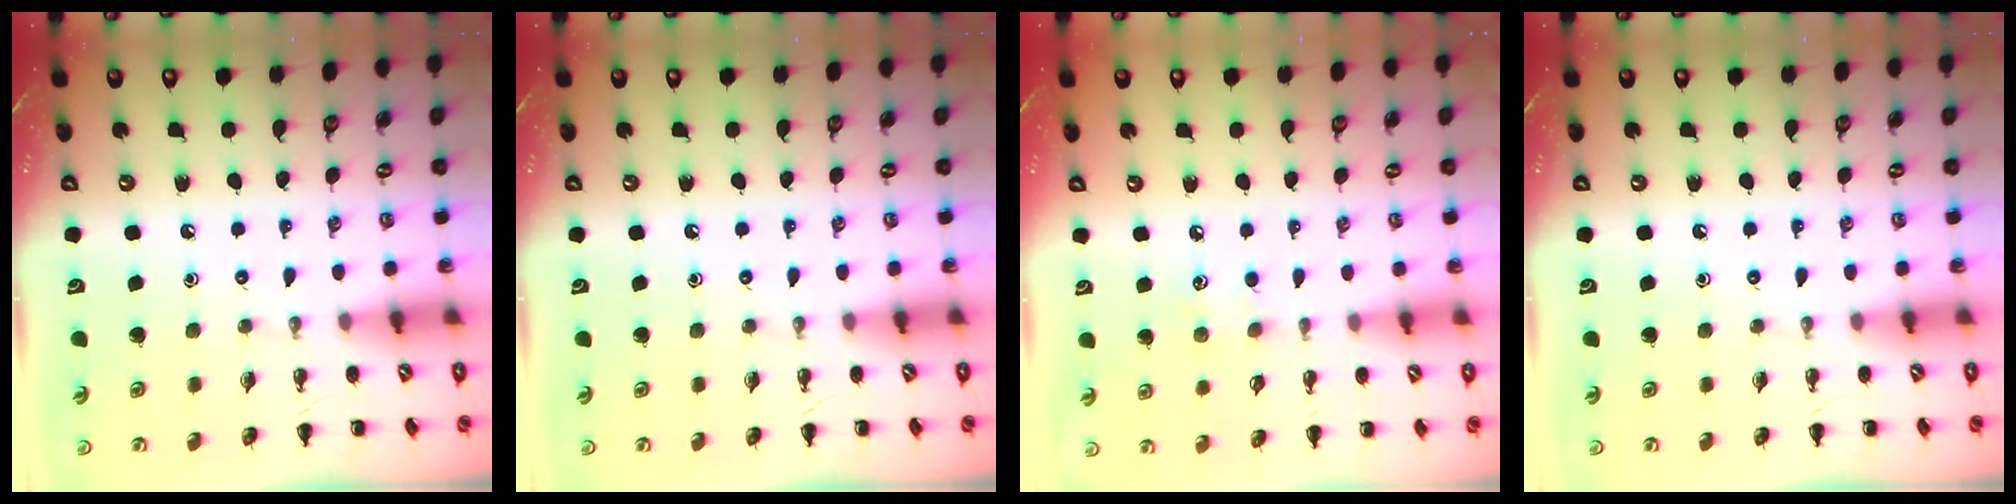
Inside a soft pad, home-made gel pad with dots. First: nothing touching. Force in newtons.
{"total": 0.0}
{"total": 5.2, "press": 4.9, "slide": 1.6}
{"total": 0.0}